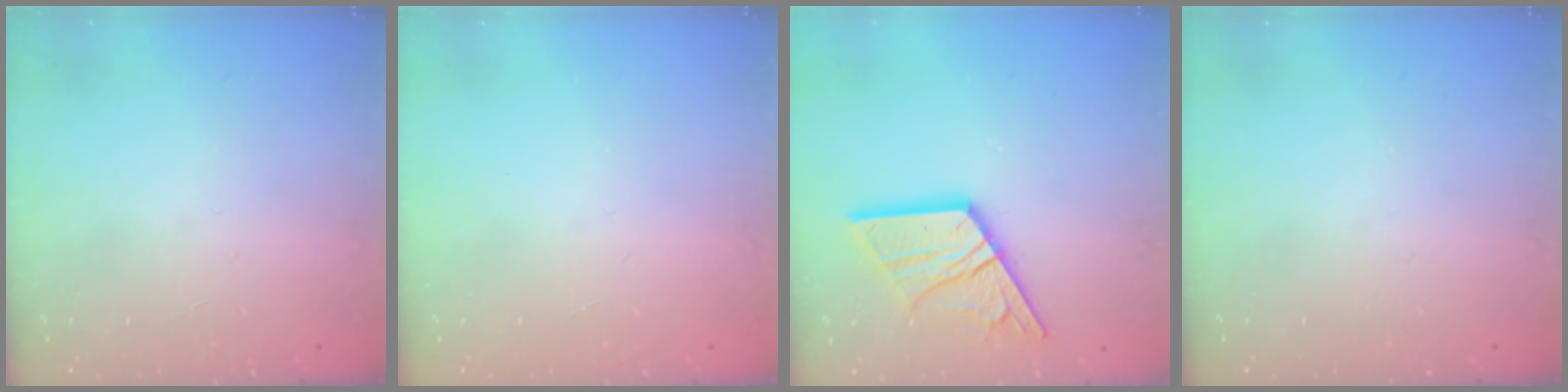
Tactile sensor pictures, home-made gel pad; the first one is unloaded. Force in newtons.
{"total": 0.0}
{"total": 15.9, "press": 15.9, "slide": 1.4}
{"total": 0.0}